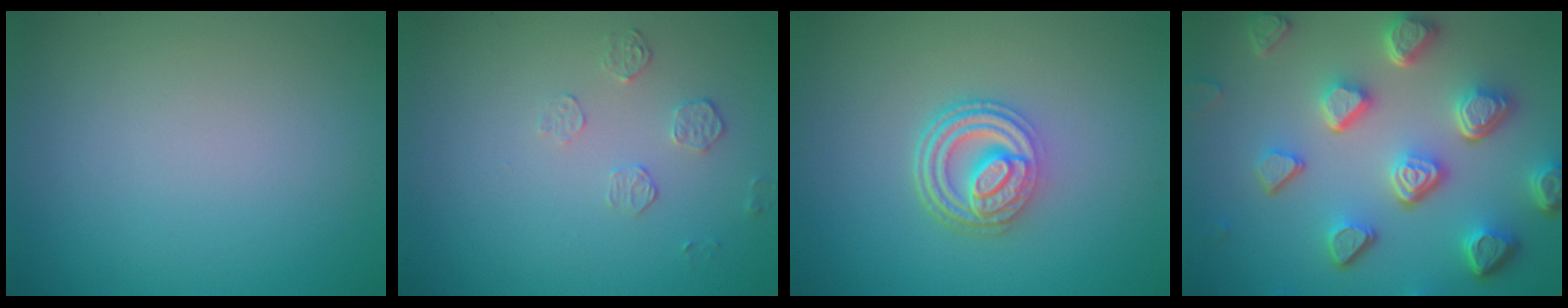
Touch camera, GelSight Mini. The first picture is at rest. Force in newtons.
{"total": 1.5, "press": 0.8, "slide": 1.3}
{"total": 4.8, "press": 3.6, "slide": 3.2}
{"total": 7.5, "press": 5.6, "slide": 5.0}